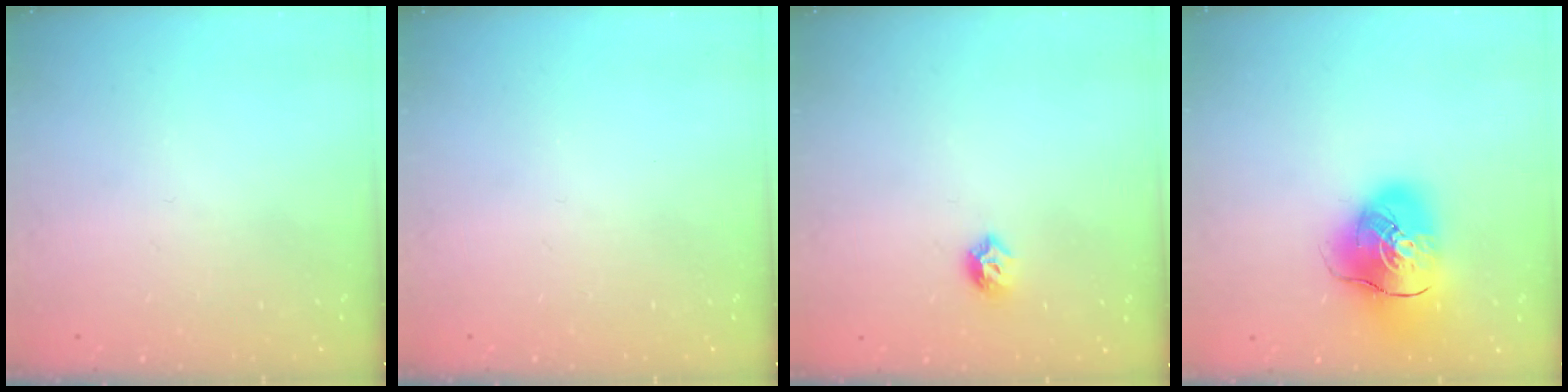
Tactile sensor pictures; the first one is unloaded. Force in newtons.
{"total": 0.0}
{"total": 6.4, "press": 6.3, "slide": 0.9}
{"total": 14.8, "press": 14.5, "slide": 2.6}